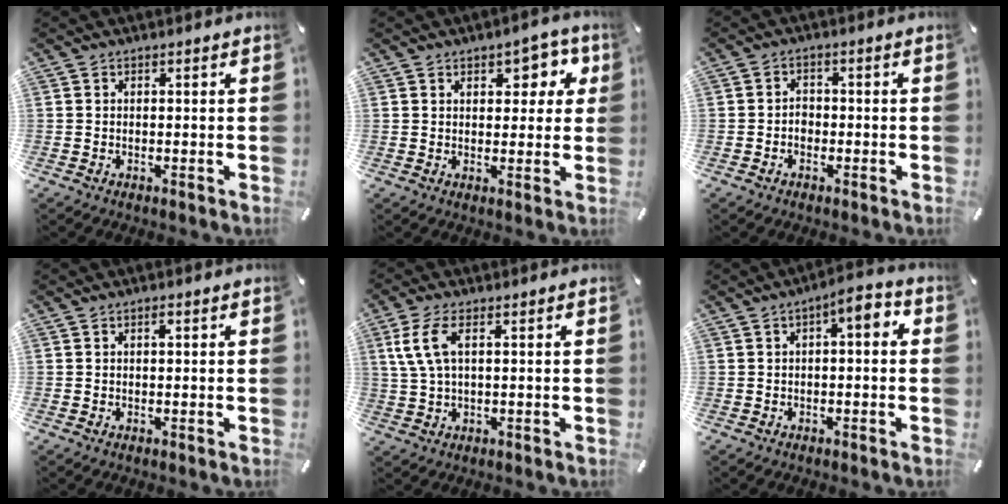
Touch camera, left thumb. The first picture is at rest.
{"total": 6.6, "force": [3.0, 4.1, 4.2], "torque": [-0.035, -0.010, 0.042]}
{"total": 2.4, "force": [-0.9, 1.9, 1.1], "torque": [-0.022, 0.006, -0.019]}
{"total": 0.8, "force": [0.2, 0.3, 0.7], "torque": [-0.015, 0.001, 0.003]}
{"total": 6.3, "force": [1.8, 2.5, 5.6], "torque": [-0.125, -0.001, 0.029]}
{"total": 4.7, "force": [0.2, 1.7, 4.4], "torque": [-0.068, 0.005, -0.004]}